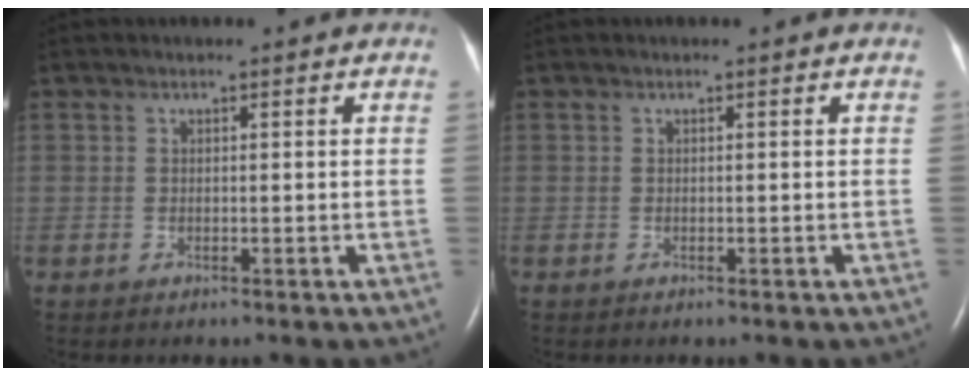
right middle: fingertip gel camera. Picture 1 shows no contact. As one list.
[{"total": 0.0}]